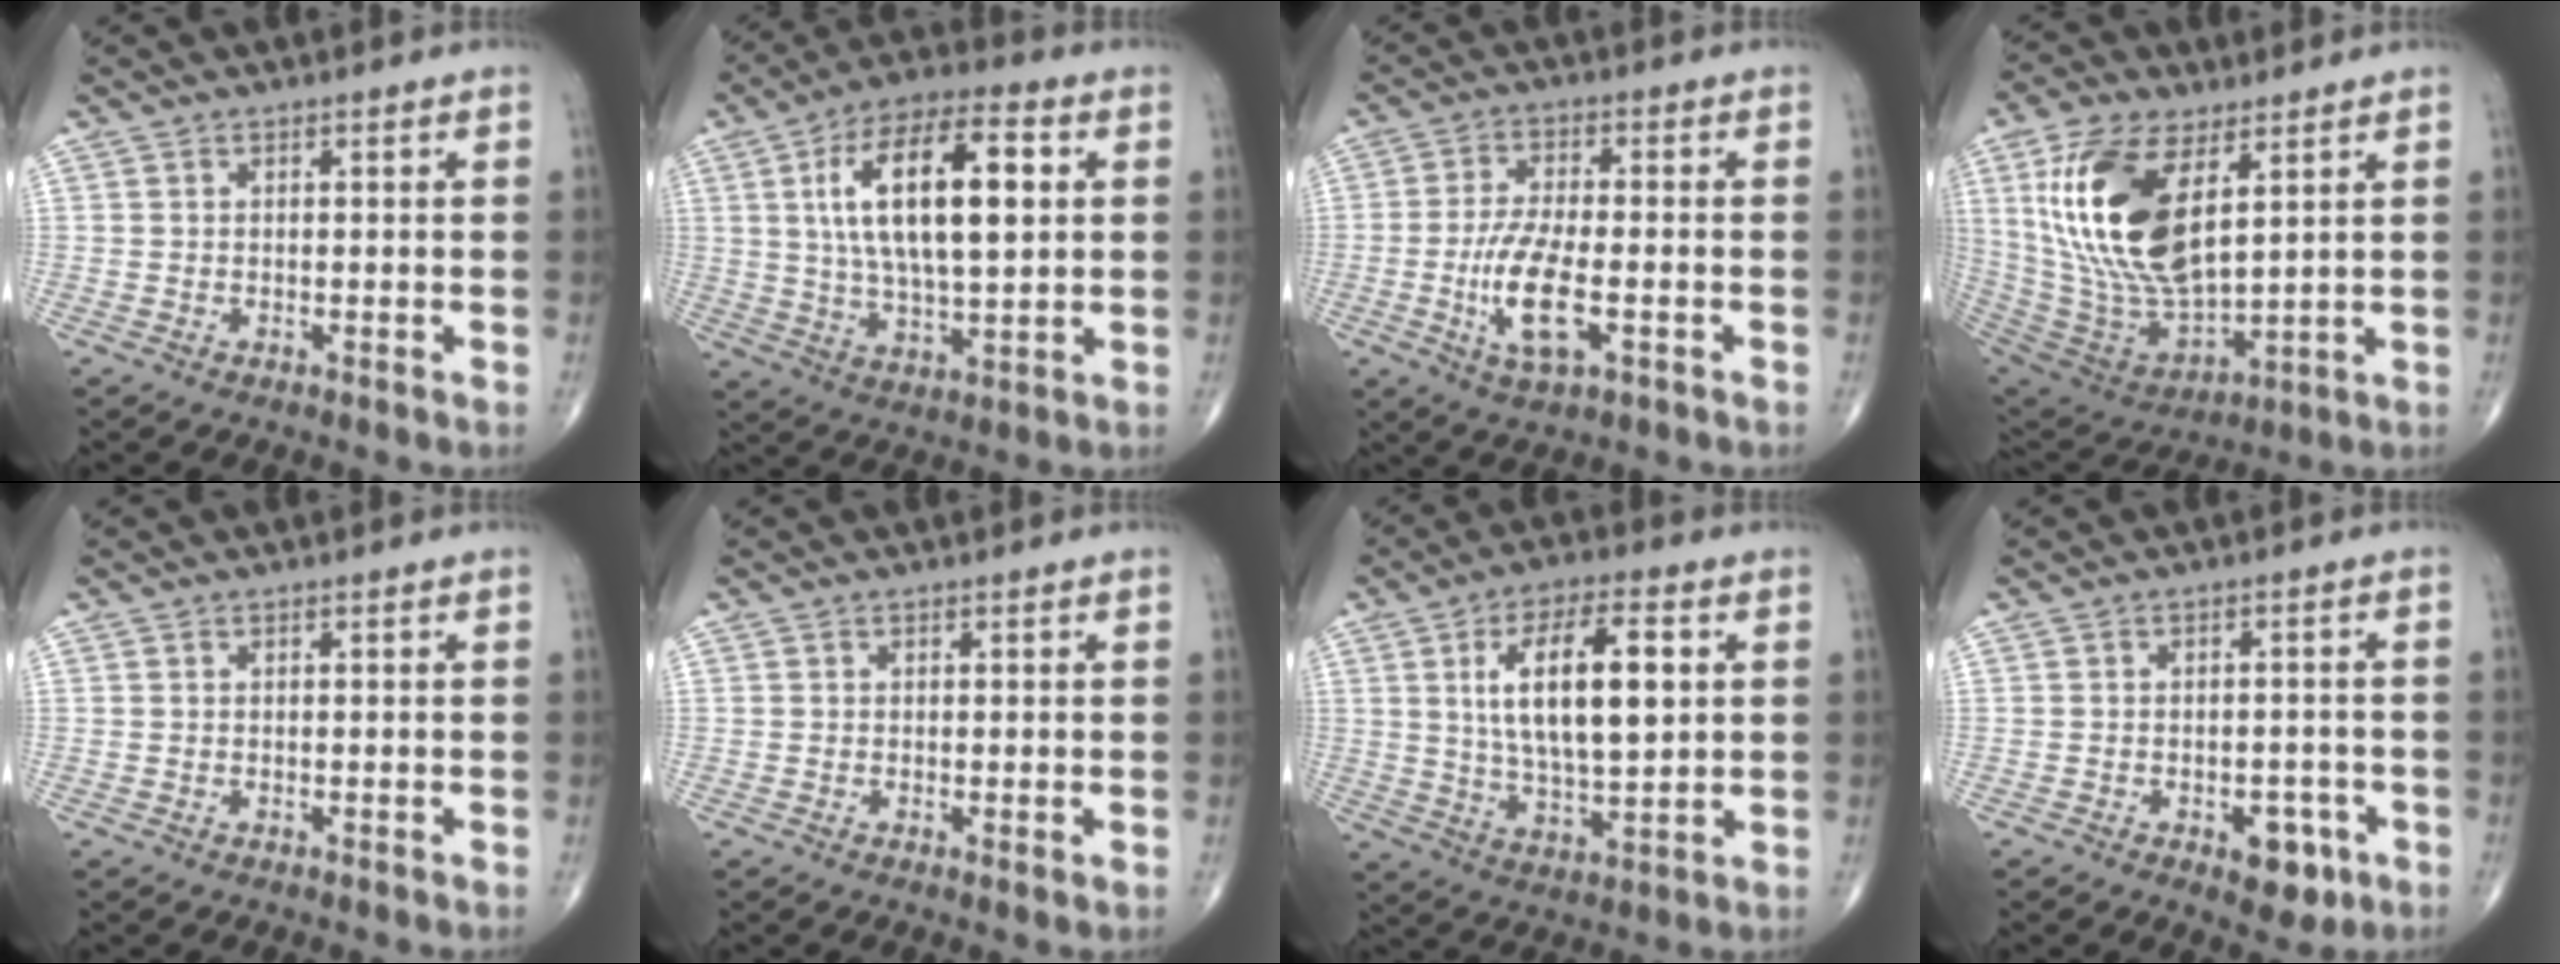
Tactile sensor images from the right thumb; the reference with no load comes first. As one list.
[{"total": 19.2, "force": [4.2, 7.9, 17.0], "torque": [-0.286, 0.006, 0.069]}, {"total": 10.0, "force": [-2.7, 3.7, 8.8], "torque": [-0.176, 0.005, -0.047]}, {"total": 21.8, "force": [7.0, 10.3, 17.9], "torque": [-0.350, -0.030, 0.141]}, {"total": 0.0}, {"total": 0.7, "force": [0.0, 0.2, 0.7], "torque": [-0.013, -0.004, -0.003]}, {"total": 15.9, "force": [3.4, 6.4, 14.1], "torque": [-0.232, -0.005, 0.063]}, {"total": 6.0, "force": [-2.8, 3.4, 4.2], "torque": [-0.029, 0.014, -0.031]}]